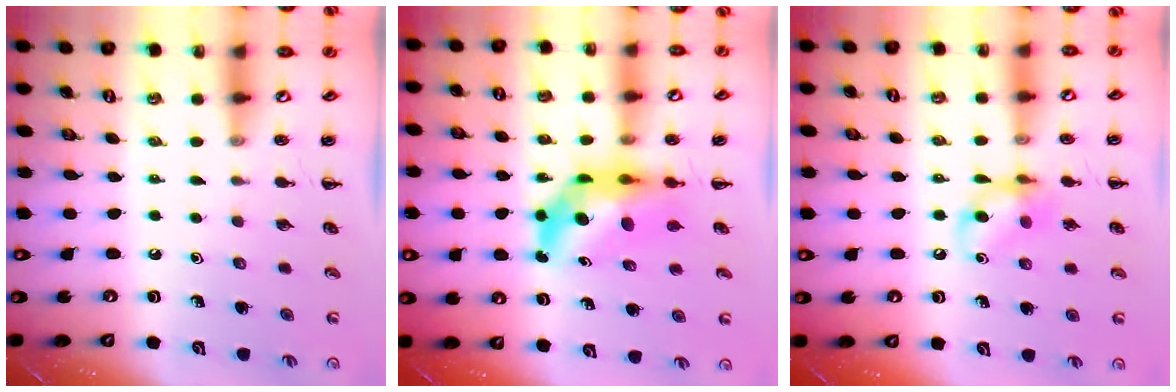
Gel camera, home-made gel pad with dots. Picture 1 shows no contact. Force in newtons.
{"total": 9.2, "press": 8.6, "slide": 3.1}
{"total": 10.4, "press": 10.3, "slide": 1.7}